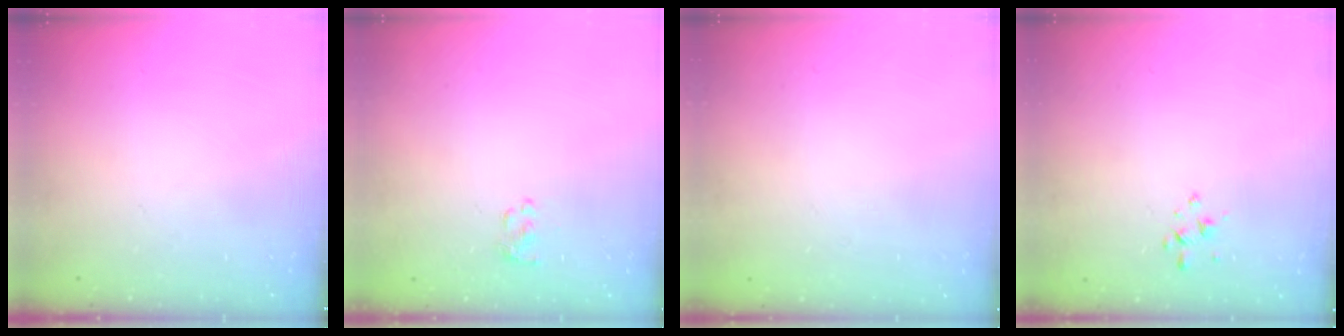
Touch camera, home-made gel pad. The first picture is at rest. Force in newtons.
{"total": 1.4, "press": 1.3, "slide": 0.6}
{"total": 1.8, "press": 1.8, "slide": 0.2}
{"total": 2.1, "press": 2.0, "slide": 0.6}